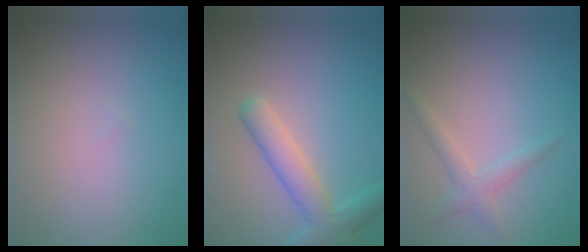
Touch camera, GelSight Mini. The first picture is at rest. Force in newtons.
{"total": 3.8, "press": 3.8, "slide": 0.2}
{"total": 1.8, "press": 1.8, "slide": 0.1}